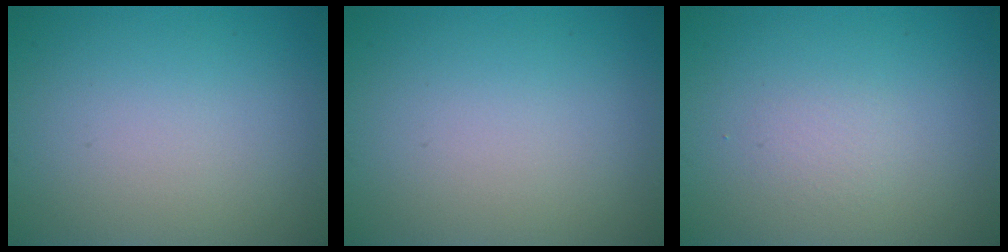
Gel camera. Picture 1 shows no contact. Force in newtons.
{"total": 0.0}
{"total": 0.9, "press": 0.9, "slide": 0.0}